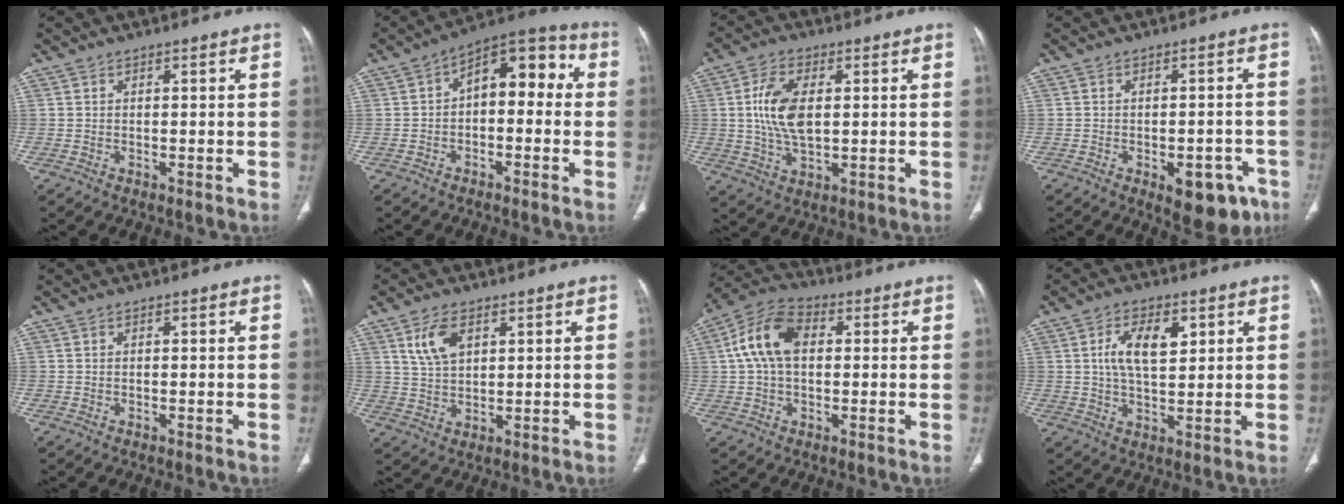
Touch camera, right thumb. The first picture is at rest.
{"total": 11.2, "force": [0.2, 6.5, 9.2], "torque": [-0.088, 0.048, -0.012]}
{"total": 10.0, "force": [1.2, 5.3, 8.3], "torque": [-0.168, -0.002, 0.028]}
{"total": 9.5, "force": [-4.9, 4.7, 6.6], "torque": [-0.052, 0.022, -0.052]}
{"total": 0.0}
{"total": 6.6, "force": [3.0, 3.7, 4.6], "torque": [-0.080, -0.008, 0.066]}
{"total": 11.2, "force": [1.7, 7.1, 8.5], "torque": [-0.165, 0.030, 0.027]}
{"total": 8.3, "force": [2.5, 4.2, 6.8], "torque": [-0.113, -0.004, 0.047]}